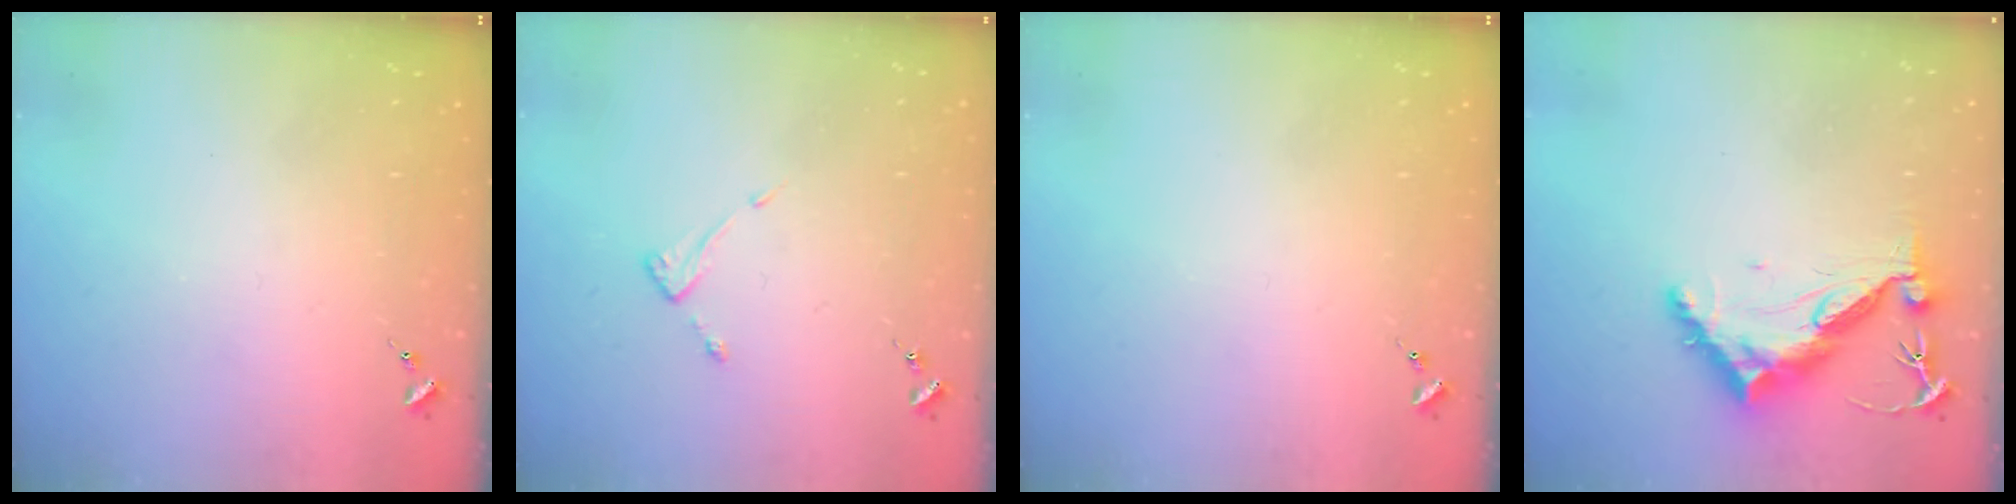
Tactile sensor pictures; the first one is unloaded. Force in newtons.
{"total": 4.1, "press": 4.0, "slide": 0.4}
{"total": 0.0}
{"total": 10.4, "press": 10.3, "slide": 0.9}